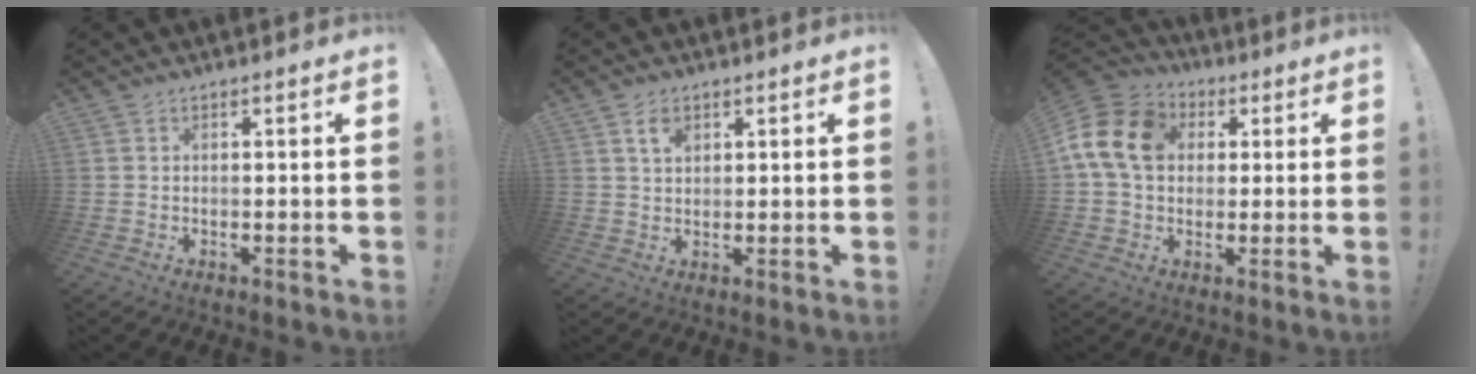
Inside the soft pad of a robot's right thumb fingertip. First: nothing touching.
{"total": 3.9, "force": [2.0, 2.3, 2.4], "torque": [-0.031, -0.007, 0.032]}
{"total": 15.9, "force": [3.3, 12.3, 9.5], "torque": [-0.169, 0.009, 0.065]}